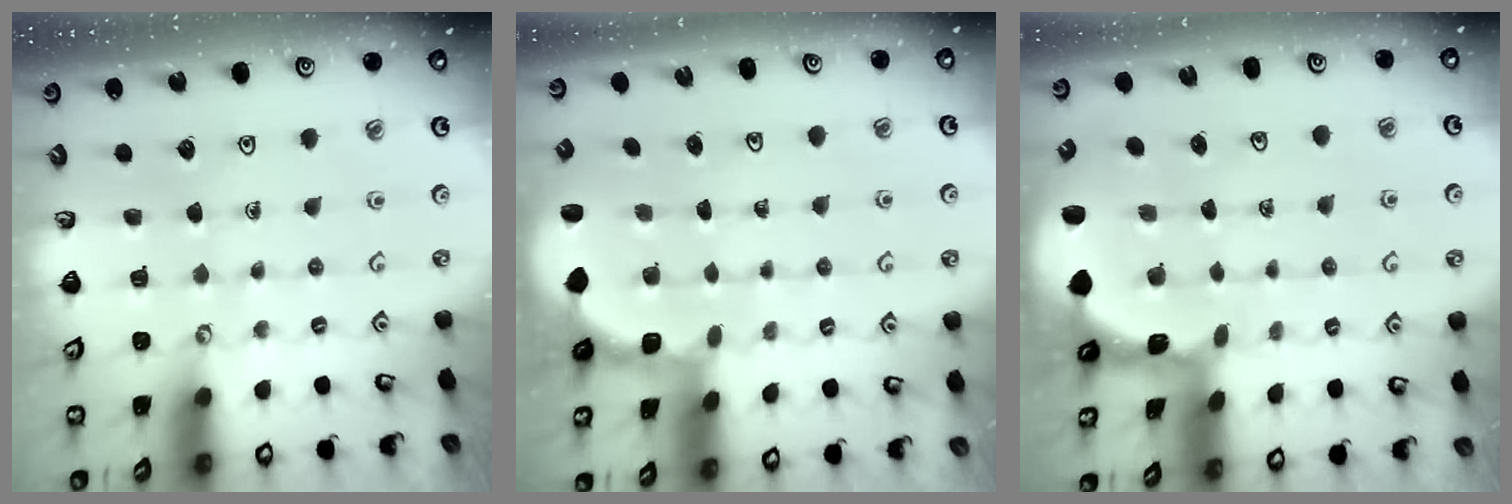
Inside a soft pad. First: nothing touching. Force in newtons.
{"total": 1.8, "press": 1.6, "slide": 0.8}
{"total": 1.3, "press": 1.3, "slide": 0.2}